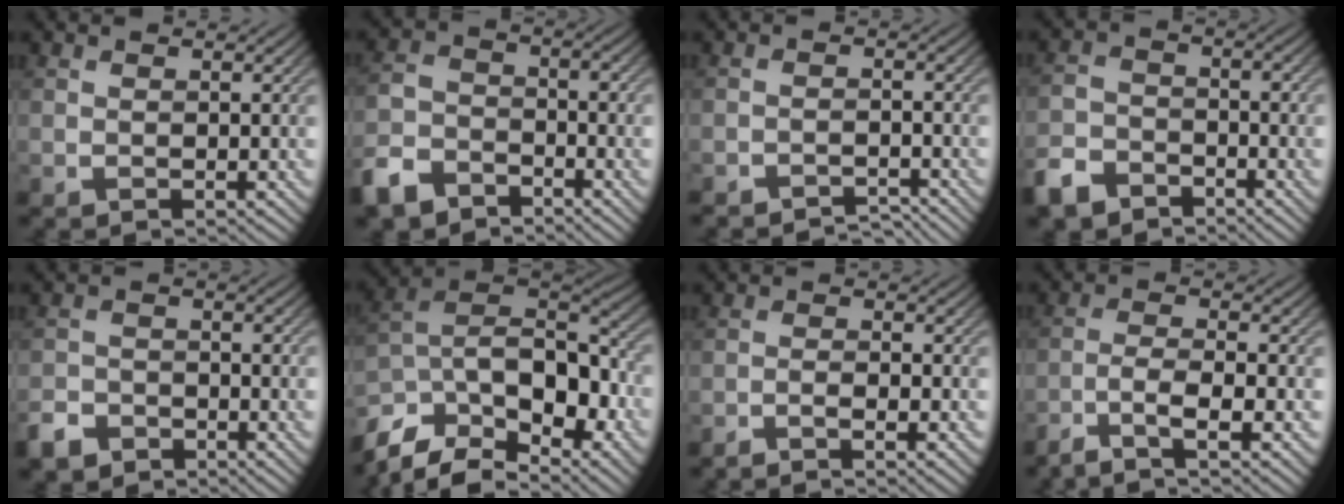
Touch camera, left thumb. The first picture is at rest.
{"total": 7.2, "force": [-5.3, 3.8, 3.0], "torque": [-0.075, -0.007, -0.118]}
{"total": 3.1, "force": [-3.0, 0.3, 0.7], "torque": [-0.009, 0.004, -0.051]}
{"total": 6.1, "force": [-4.7, 3.1, 2.3], "torque": [-0.056, -0.006, -0.103]}
{"total": 3.9, "force": [-3.1, 1.9, 1.3], "torque": [-0.027, -0.004, -0.066]}
{"total": 15.8, "force": [-9.0, 8.4, 9.8], "torque": [-0.229, -0.023, -0.141]}
{"total": 3.6, "force": [-2.5, 0.4, 2.6], "torque": [-0.046, 0.008, -0.056]}
{"total": 6.6, "force": [-4.4, 1.3, 4.7], "torque": [-0.081, 0.002, -0.091]}